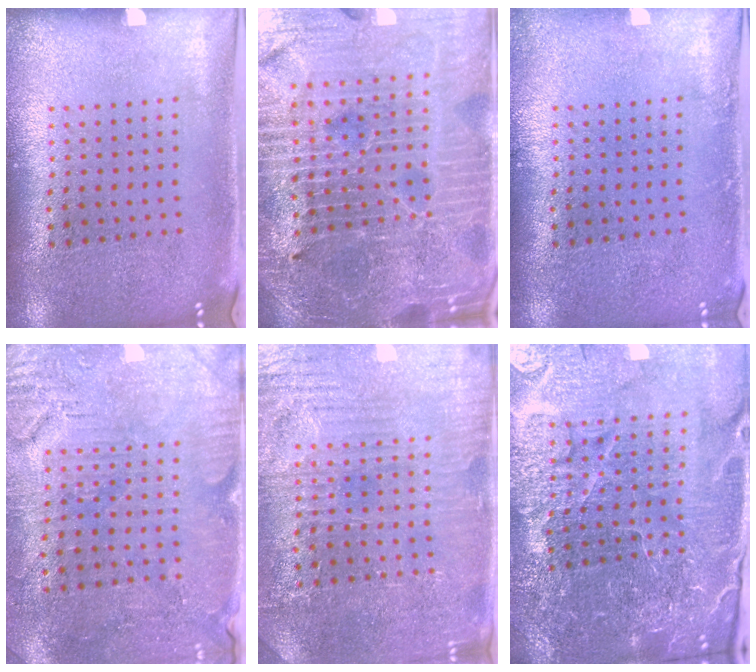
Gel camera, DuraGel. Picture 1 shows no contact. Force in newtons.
{"total": 5.9, "press": 5.3, "slide": 2.4}
{"total": 0.7, "press": 0.7, "slide": 0.1}
{"total": 3.0, "press": 2.9, "slide": 0.8}
{"total": 3.6, "press": 3.5, "slide": 0.6}
{"total": 5.5, "press": 5.2, "slide": 1.9}